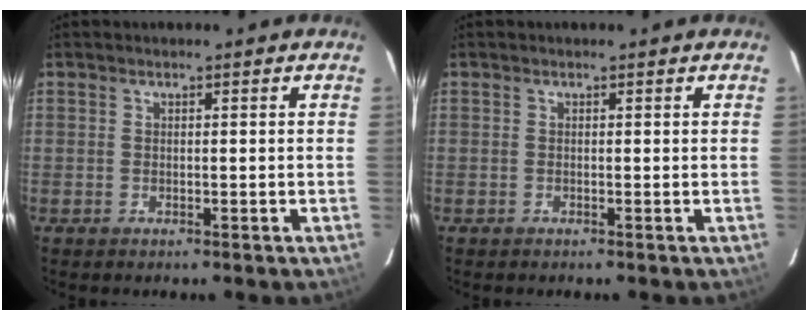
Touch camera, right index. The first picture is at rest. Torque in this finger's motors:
{"motor_torque": [0.08, 0.05, 0.03, 0.01]}